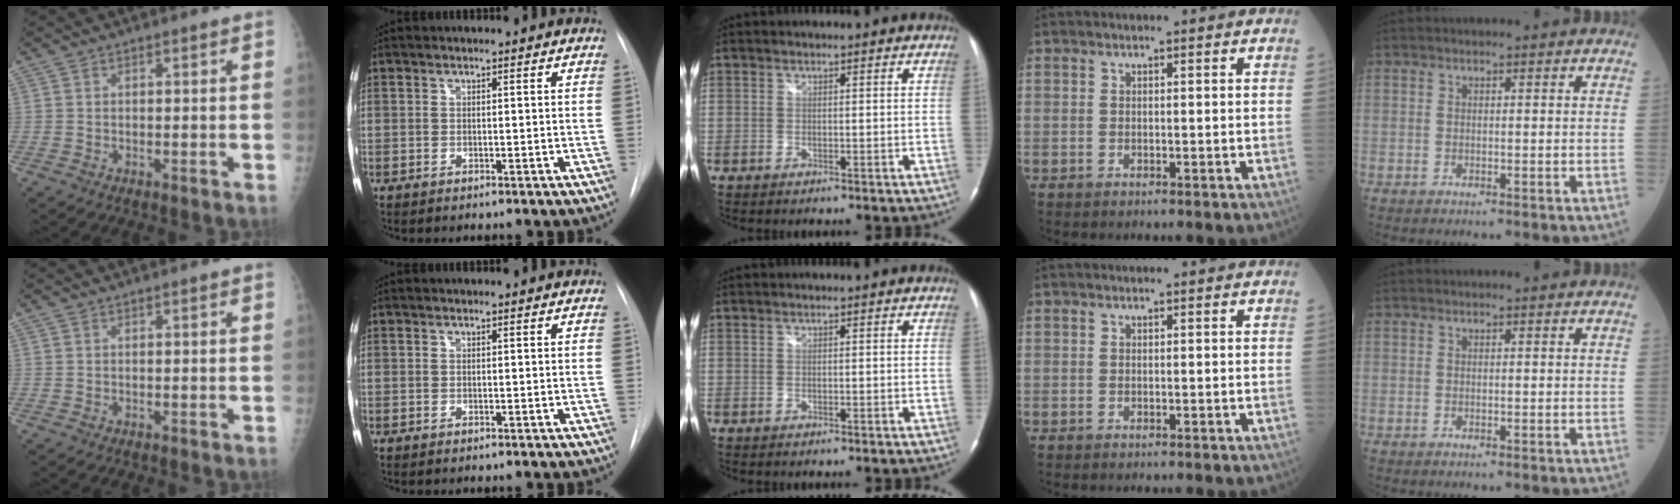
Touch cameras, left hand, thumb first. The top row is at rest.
{}